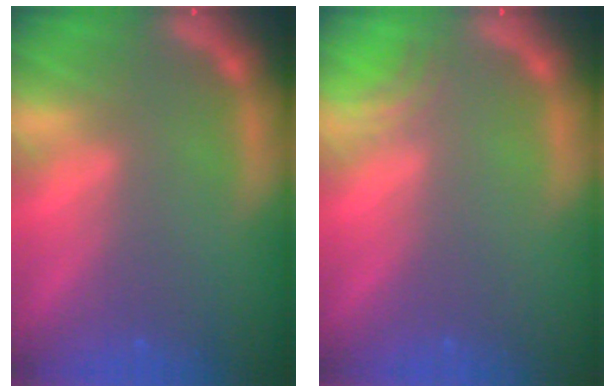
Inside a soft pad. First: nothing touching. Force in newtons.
{"total": 1.5}